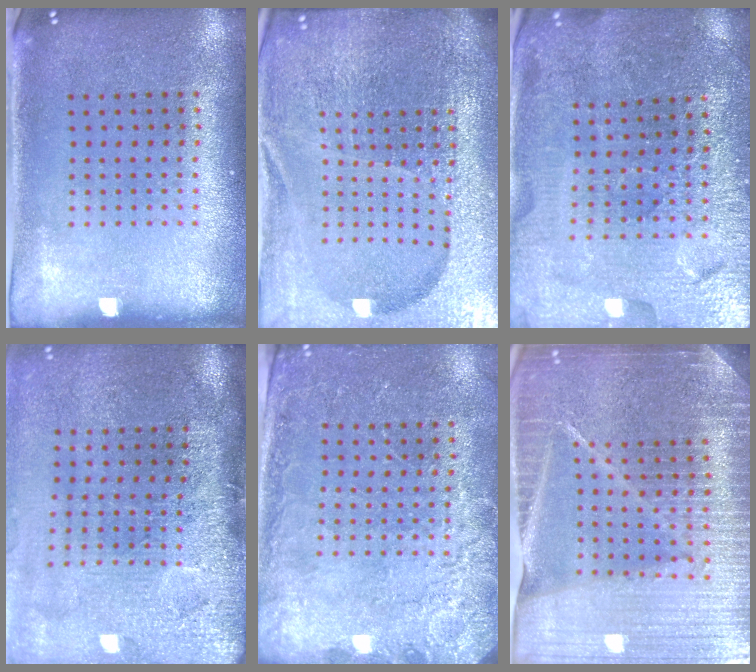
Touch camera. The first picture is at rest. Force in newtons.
{"total": 6.6, "press": 5.7, "slide": 3.3}
{"total": 3.4, "press": 3.4, "slide": 0.2}
{"total": 4.7, "press": 3.7, "slide": 2.9}
{"total": 2.5, "press": 2.4, "slide": 0.7}
{"total": 5.9, "press": 5.1, "slide": 2.8}